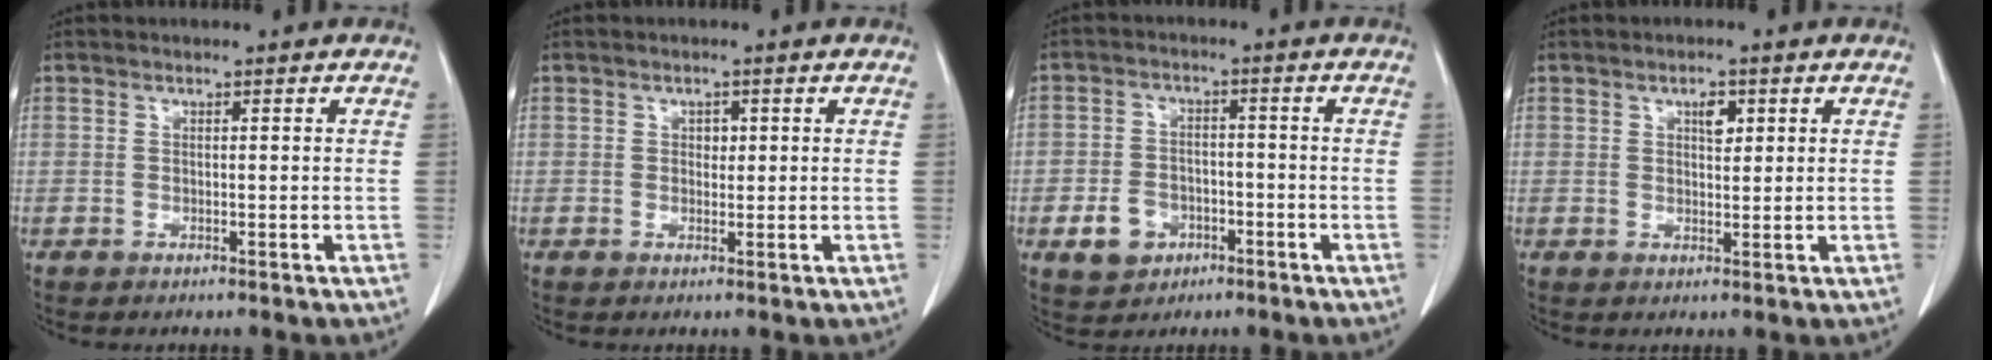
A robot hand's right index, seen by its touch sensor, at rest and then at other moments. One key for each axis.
{"total": 1.3, "fx": 0.4, "fy": 1.0, "fz": 0.8, "tx": -0.009, "ty": 0.000, "tz": 0.005}
{"total": 5.6, "fx": -2.4, "fy": 4.4, "fz": 2.6, "tx": -0.053, "ty": 0.008, "tz": -0.032}
{"total": 2.6, "fx": 1.2, "fy": 1.2, "fz": 2.0, "tx": -0.031, "ty": -0.001, "tz": 0.020}